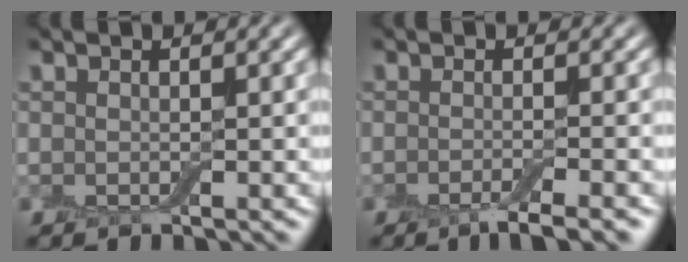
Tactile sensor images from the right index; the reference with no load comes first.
{"total": 3.2, "force": [-1.9, 0.6, 2.5], "torque": [-0.032, -0.001, -0.039]}